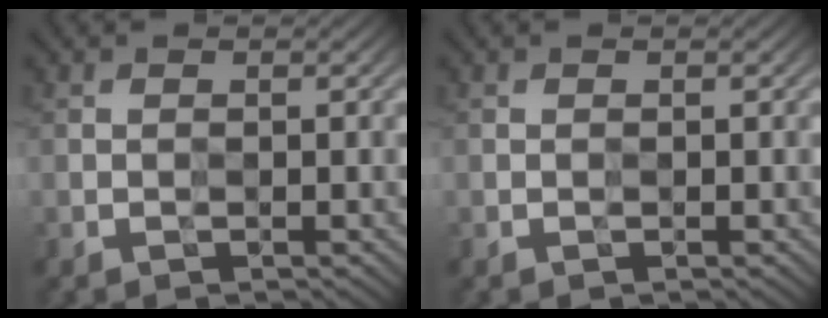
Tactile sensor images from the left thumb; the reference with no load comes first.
{"total": 0.0}